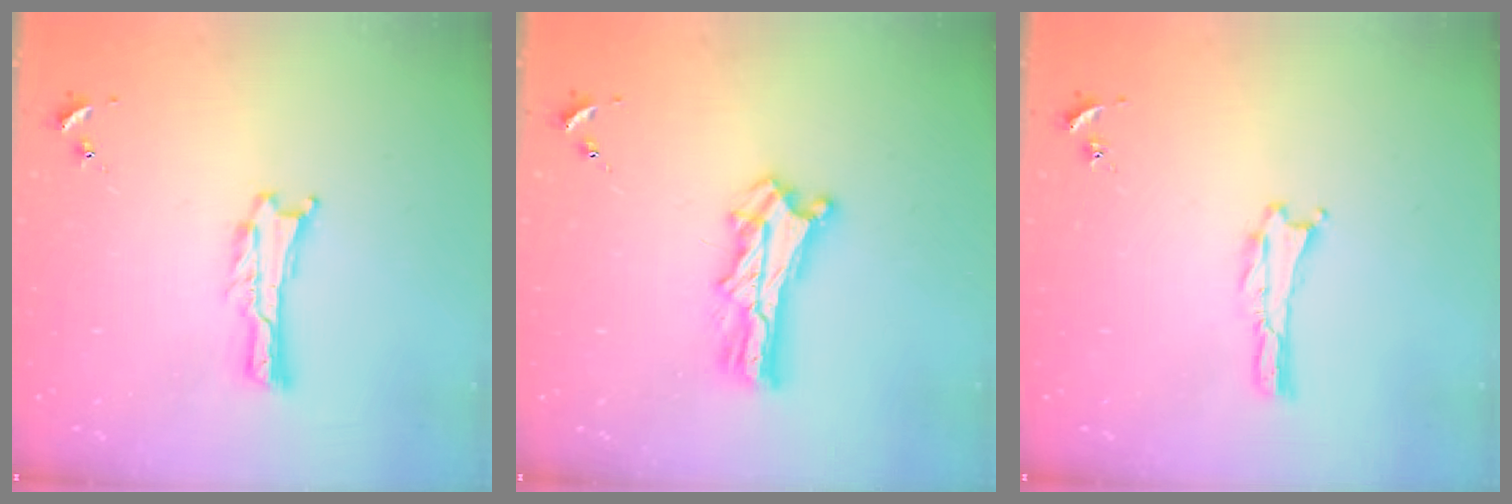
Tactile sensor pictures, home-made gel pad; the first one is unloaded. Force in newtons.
{"total": 7.2, "press": 7.1, "slide": 0.6}
{"total": 0.0}